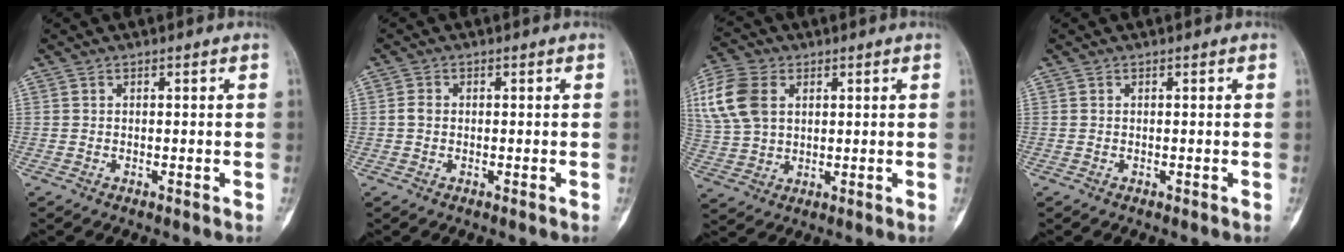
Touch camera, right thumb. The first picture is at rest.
{"total": 1.6, "force": [0.0, 1.3, 0.9], "torque": [-0.016, 0.003, -0.001]}
{"total": 12.4, "force": [3.8, 8.5, 8.1], "torque": [-0.173, 0.004, 0.077]}
{"total": 0.0}